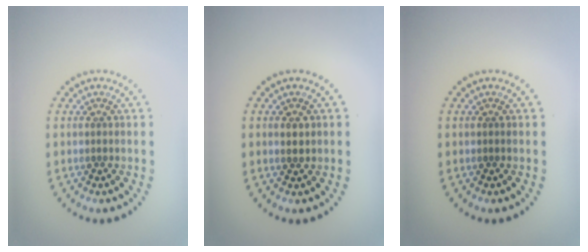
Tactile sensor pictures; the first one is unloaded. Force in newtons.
{"total": 1.1, "press": 1.0, "slide": 0.3}
{"total": 0.0}